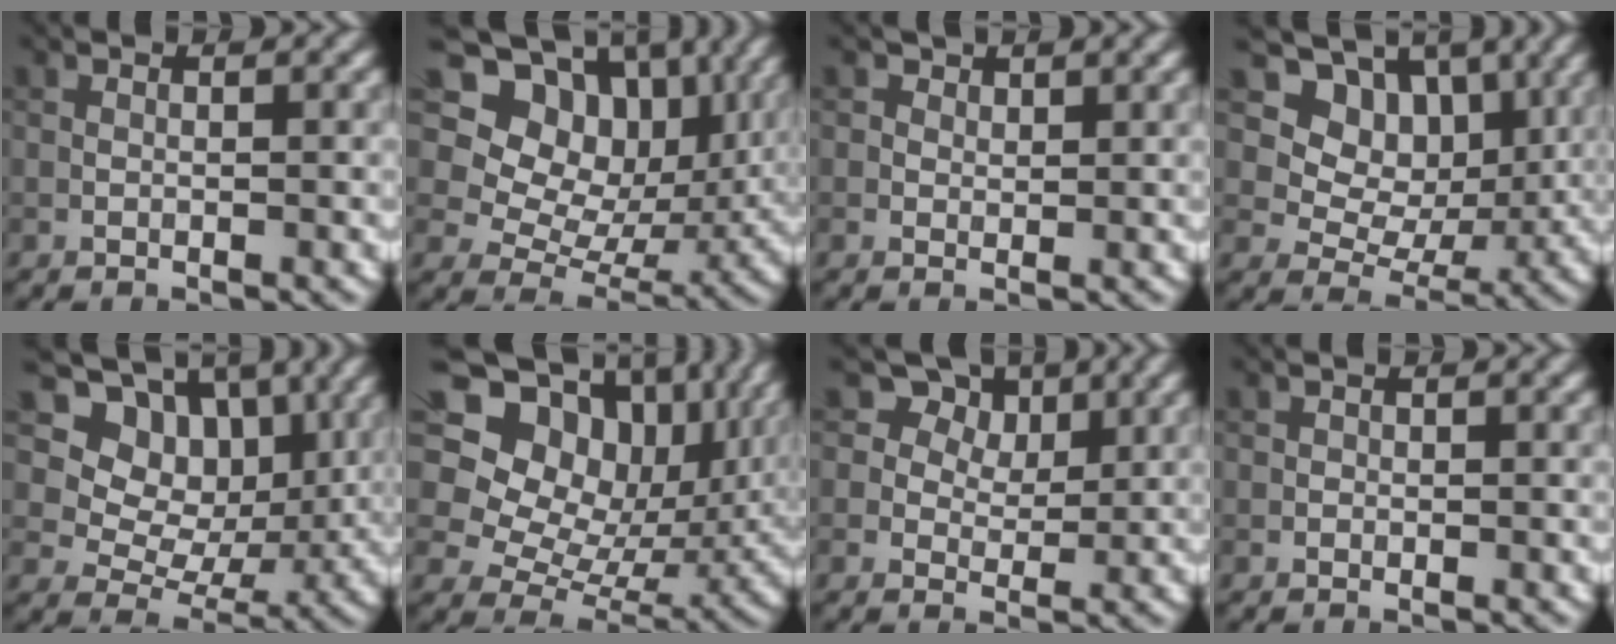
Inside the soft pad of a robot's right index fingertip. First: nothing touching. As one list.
[{"total": 15.0, "force": [7.1, 10.5, 8.1], "torque": [-0.154, 0.044, 0.130]}, {"total": 1.1, "force": [0.7, 0.8, 0.2], "torque": [-0.004, -0.002, 0.009]}, {"total": 9.0, "force": [3.9, 6.7, 4.6], "torque": [-0.074, -0.011, 0.057]}, {"total": 10.3, "force": [4.7, 7.5, 5.3], "torque": [-0.095, -0.002, 0.078]}, {"total": 18.0, "force": [6.3, 13.3, 10.4], "torque": [-0.229, 0.050, 0.121]}, {"total": 5.3, "force": [3.1, 3.7, 2.4], "torque": [-0.043, -0.004, 0.039]}, {"total": 0.0}]